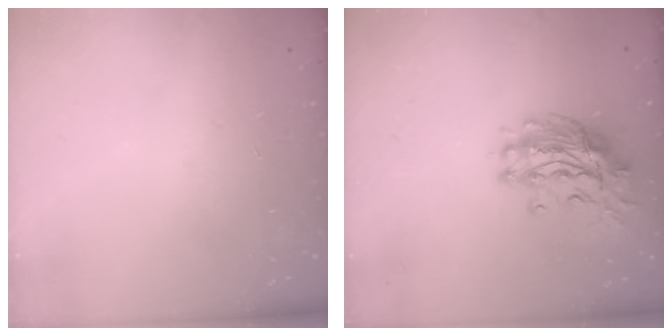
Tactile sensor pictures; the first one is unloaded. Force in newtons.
{"total": 12.3, "press": 12.2, "slide": 1.6}